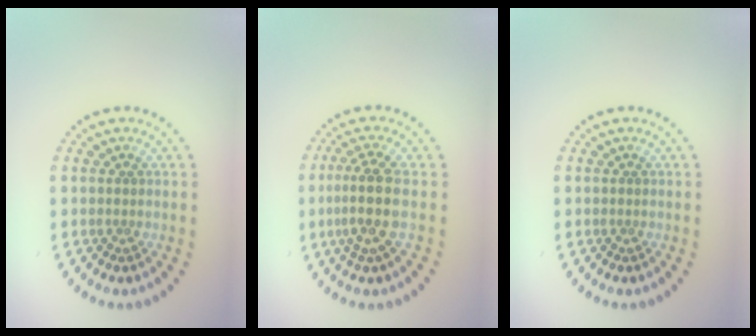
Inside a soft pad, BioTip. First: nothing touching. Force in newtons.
{"total": 3.5, "press": 2.9, "slide": 2.1}
{"total": 0.0}